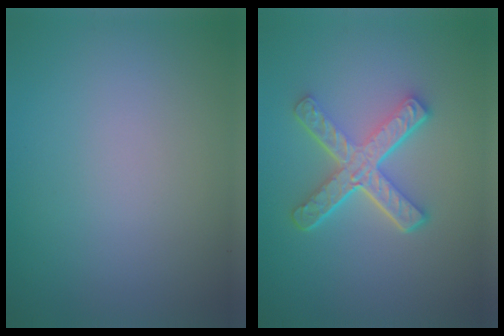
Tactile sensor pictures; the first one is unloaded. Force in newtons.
{"total": 5.3, "press": 3.7, "slide": 3.8}